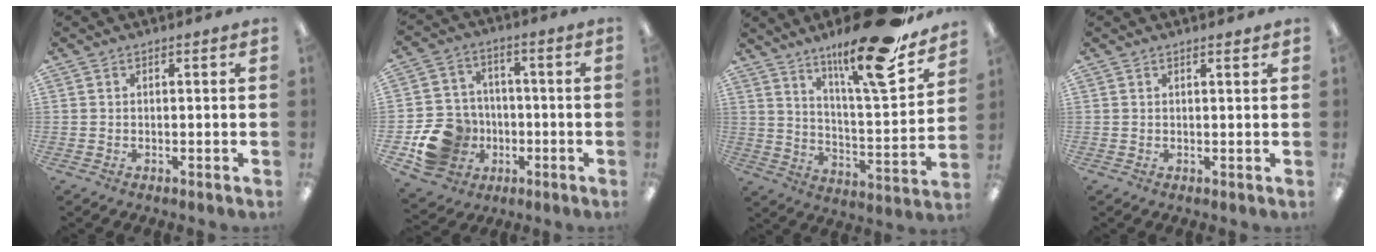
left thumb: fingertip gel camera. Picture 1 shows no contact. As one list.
[{"total": 13.8, "force": [-4.7, 11.8, 5.3], "torque": [-0.115, 0.036, -0.073]}, {"total": 20.7, "force": [15.6, 3.9, 13.0], "torque": [-0.204, -0.104, 0.248]}, {"total": 1.0, "force": [0.8, 0.1, 0.6], "torque": [-0.013, 0.000, 0.014]}]